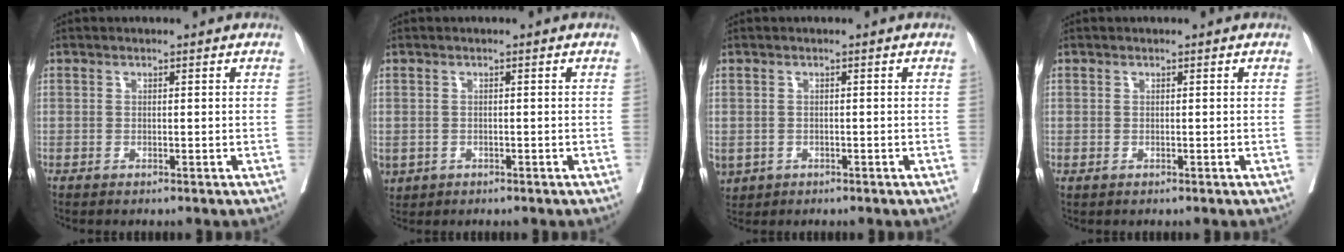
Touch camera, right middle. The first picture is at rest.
{"total": 3.9, "force": [-1.6, 3.2, 1.5], "torque": [-0.042, -0.002, -0.019]}
{"total": 5.5, "force": [-2.3, 4.6, 2.1], "torque": [-0.065, -0.005, -0.028]}
{"total": 0.0}